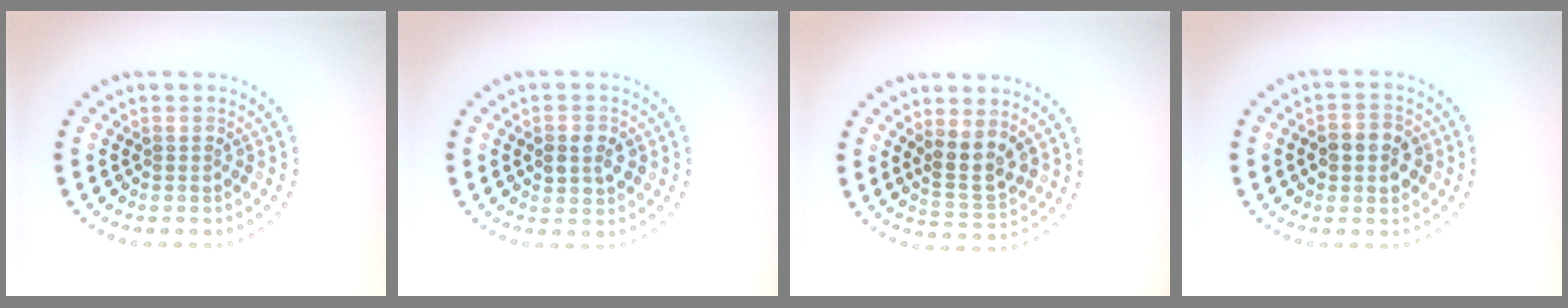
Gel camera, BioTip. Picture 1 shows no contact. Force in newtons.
{"total": 2.5, "press": 2.5, "slide": 0.2}
{"total": 2.9, "press": 2.6, "slide": 1.3}
{"total": 3.0, "press": 2.9, "slide": 0.4}